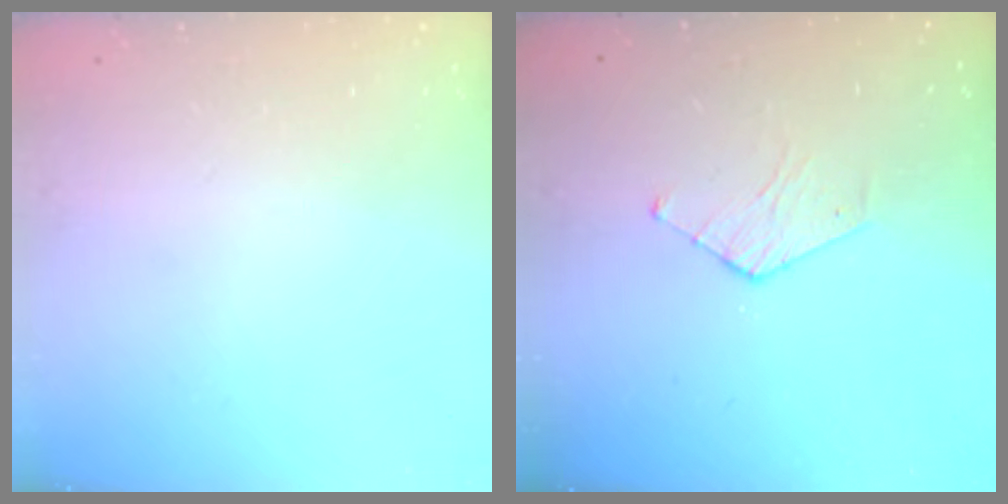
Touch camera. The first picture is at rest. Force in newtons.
{"total": 5.2, "press": 5.2, "slide": 0.4}